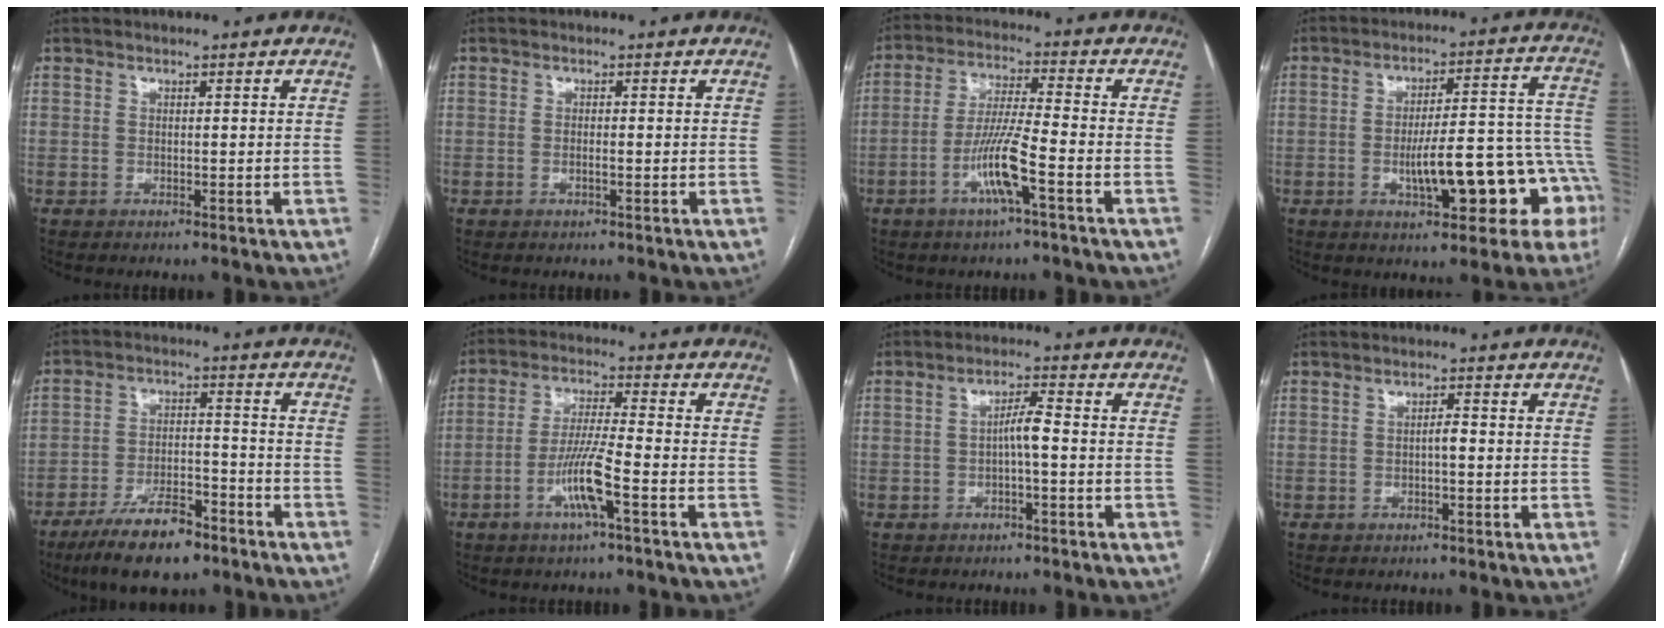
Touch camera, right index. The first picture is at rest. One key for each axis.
{"total": 0.6, "fx": -0.2, "fy": 0.0, "fz": 0.6, "tx": -0.013, "ty": 0.001, "tz": -0.004}
{"total": 8.4, "fx": -3.6, "fy": -0.1, "fz": 7.5, "tx": -0.152, "ty": -0.001, "tz": -0.071}
{"total": 15.1, "fx": -5.0, "fy": 4.7, "fz": 13.5, "tx": -0.137, "ty": 0.043, "tz": -0.056}
{"total": 11.7, "fx": -8.3, "fy": 3.6, "fz": 7.5, "tx": -0.132, "ty": -0.006, "tz": -0.144}
{"total": 7.6, "fx": -3.2, "fy": -0.1, "fz": 6.9, "tx": -0.139, "ty": -0.001, "tz": -0.064}
{"total": 3.3, "fx": -0.7, "fy": 0.3, "fz": 3.2, "tx": -0.054, "ty": 0.010, "tz": -0.011}
{"total": 1.4, "fx": -0.4, "fy": 0.3, "fz": 1.3, "tx": -0.021, "ty": 0.003, "tz": -0.007}